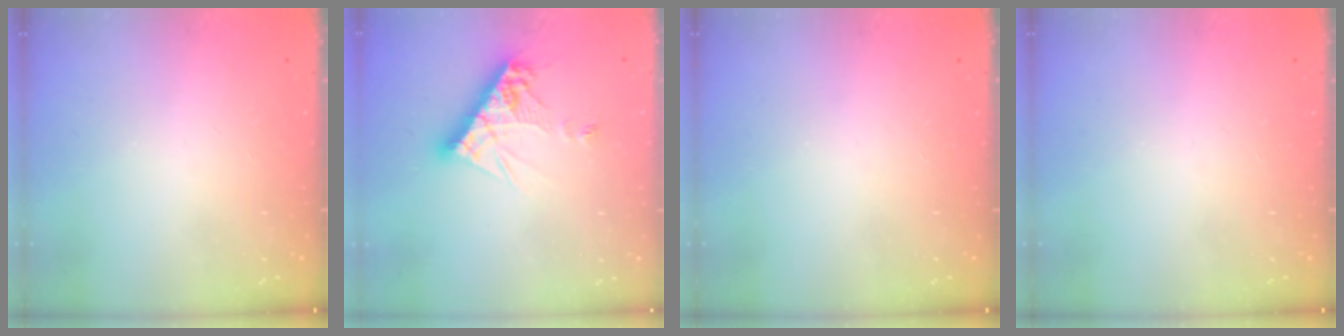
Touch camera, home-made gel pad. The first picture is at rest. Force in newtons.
{"total": 11.7, "press": 11.6, "slide": 1.1}
{"total": 0.0}
{"total": 0.0}